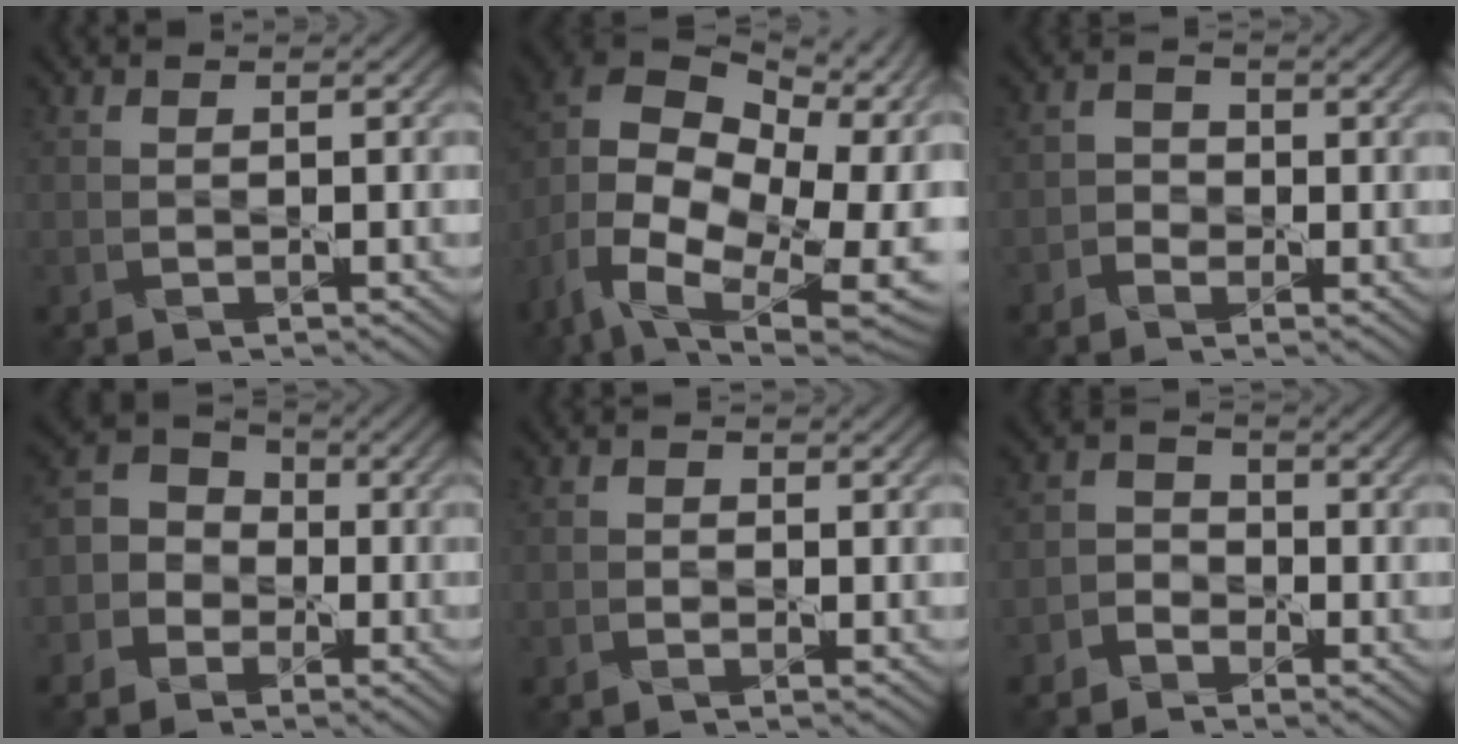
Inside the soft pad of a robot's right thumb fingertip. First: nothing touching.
{"total": 18.6, "force": [-4.0, 12.6, 13.0], "torque": [-0.245, 0.007, -0.052]}
{"total": 1.8, "force": [-0.9, 1.4, 0.5], "torque": [-0.009, 0.005, -0.026]}
{"total": 5.8, "force": [-2.1, 5.1, 1.9], "torque": [-0.045, 0.005, -0.061]}
{"total": 0.7, "force": [-0.2, 0.5, 0.4], "torque": [-0.005, 0.000, -0.007]}
{"total": 2.7, "force": [-1.9, 1.9, 0.5], "torque": [-0.015, 0.007, -0.051]}